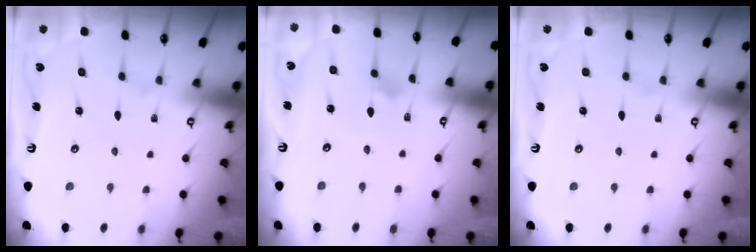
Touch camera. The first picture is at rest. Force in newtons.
{"total": 2.0, "press": 2.0, "slide": 0.1}
{"total": 0.0}